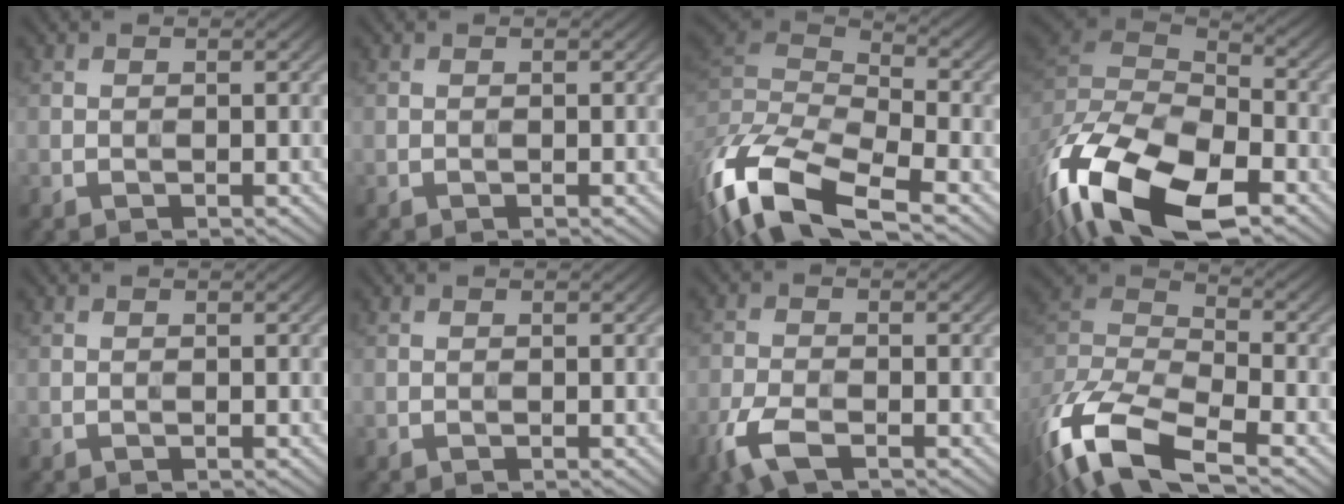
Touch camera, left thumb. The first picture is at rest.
{"total": 0.0}
{"total": 16.1, "force": [-8.7, 6.1, 12.1], "torque": [-0.308, -0.020, -0.150]}
{"total": 19.7, "force": [-11.0, 9.5, 13.2], "torque": [-0.304, -0.044, -0.157]}
{"total": 0.0}
{"total": 0.0}
{"total": 5.0, "force": [-3.1, 1.8, 3.5], "torque": [-0.086, -0.009, -0.071]}
{"total": 16.0, "force": [-10.0, 5.5, 11.2], "torque": [-0.275, -0.020, -0.188]}